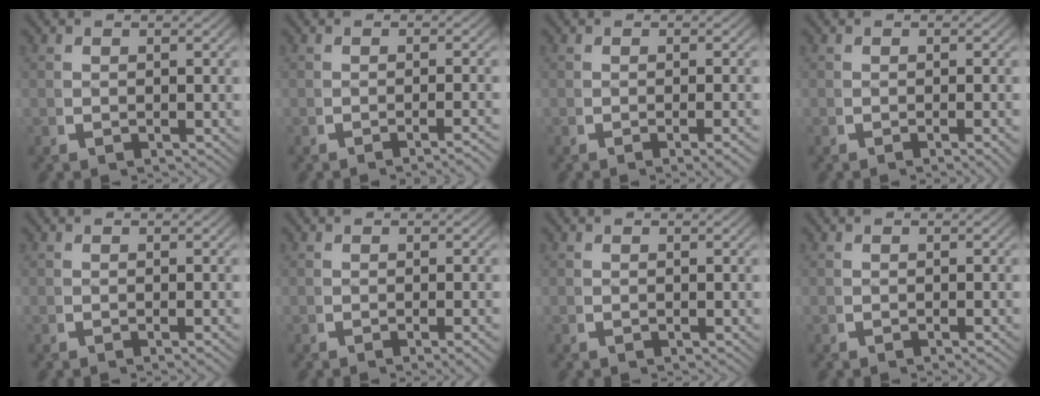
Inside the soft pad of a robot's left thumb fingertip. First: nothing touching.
{"total": 2.6, "force": [-2.1, -0.1, 1.6], "torque": [-0.019, 0.009, -0.035]}
{"total": 2.1, "force": [-1.0, 0.1, 1.8], "torque": [-0.030, 0.003, -0.017]}
{"total": 1.7, "force": [-0.8, 0.1, 1.5], "torque": [-0.024, 0.004, -0.015]}
{"total": 0.9, "force": [-0.4, 0.0, 0.8], "torque": [-0.012, 0.006, -0.008]}
{"total": 1.6, "force": [-0.7, 0.2, 1.5], "torque": [-0.024, 0.003, -0.012]}
{"total": 0.0}
{"total": 0.7, "force": [-0.5, 0.0, 0.5], "torque": [-0.006, 0.007, -0.010]}